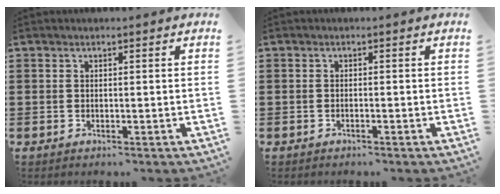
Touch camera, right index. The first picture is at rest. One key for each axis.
{"total": 0.6, "fx": -0.5, "fy": 0.0, "fz": 0.2, "tx": -0.005, "ty": -0.004, "tz": -0.010}